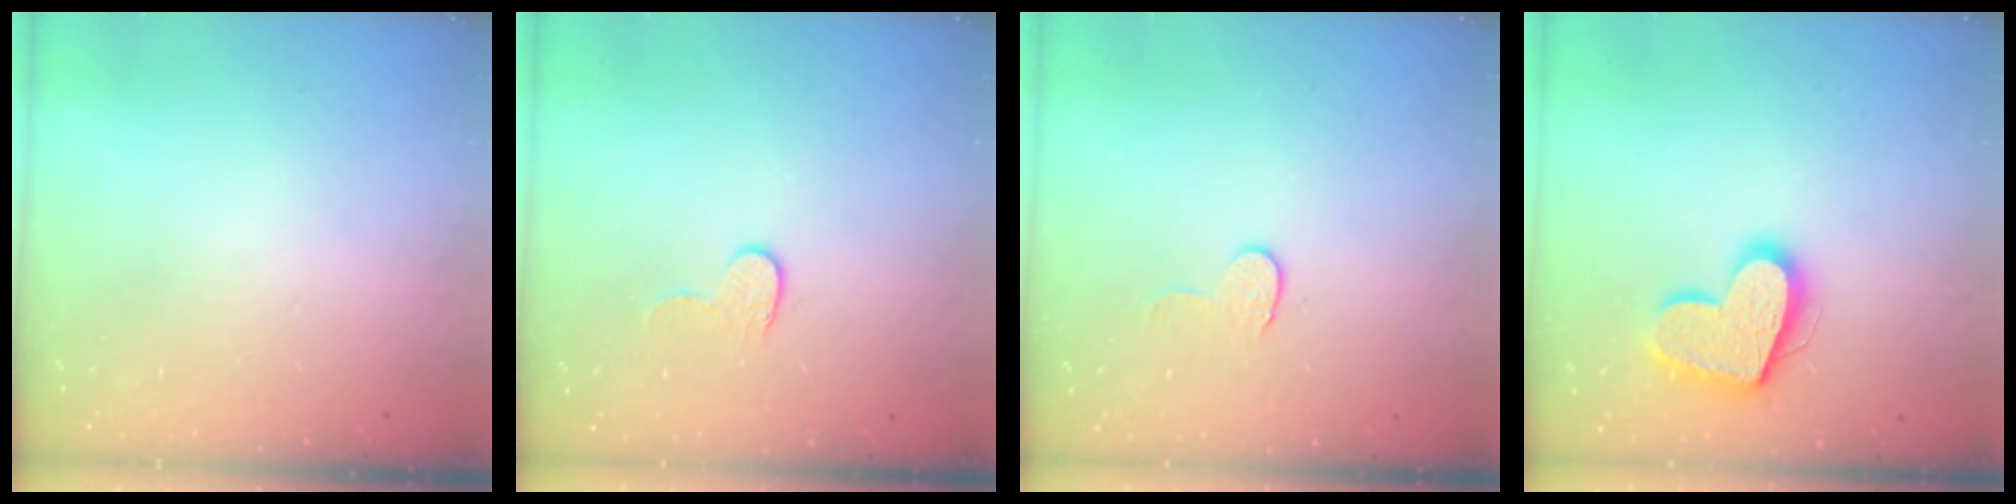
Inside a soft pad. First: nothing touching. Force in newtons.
{"total": 5.4, "press": 5.4, "slide": 0.5}
{"total": 4.6, "press": 4.6, "slide": 0.4}
{"total": 15.8, "press": 15.7, "slide": 1.4}